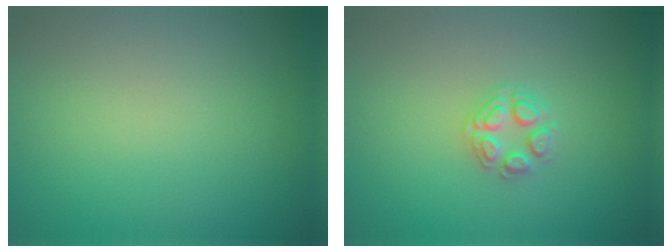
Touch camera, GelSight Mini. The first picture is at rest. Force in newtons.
{"total": 2.5, "press": 2.5, "slide": 0.3}